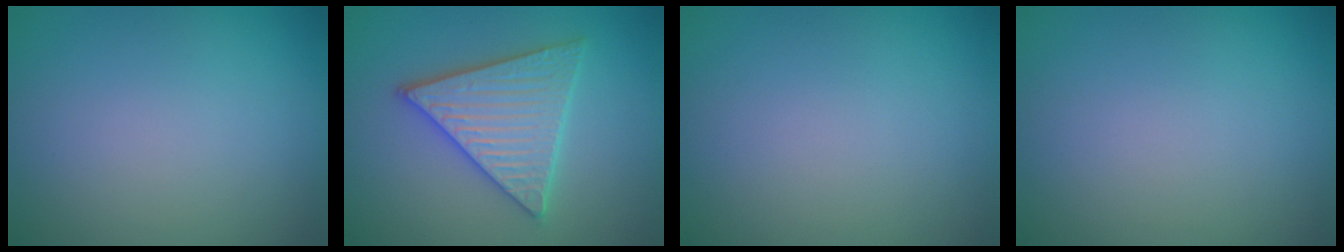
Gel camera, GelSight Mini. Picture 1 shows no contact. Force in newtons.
{"total": 5.1, "press": 5.0, "slide": 0.6}
{"total": 0.0}
{"total": 0.0}